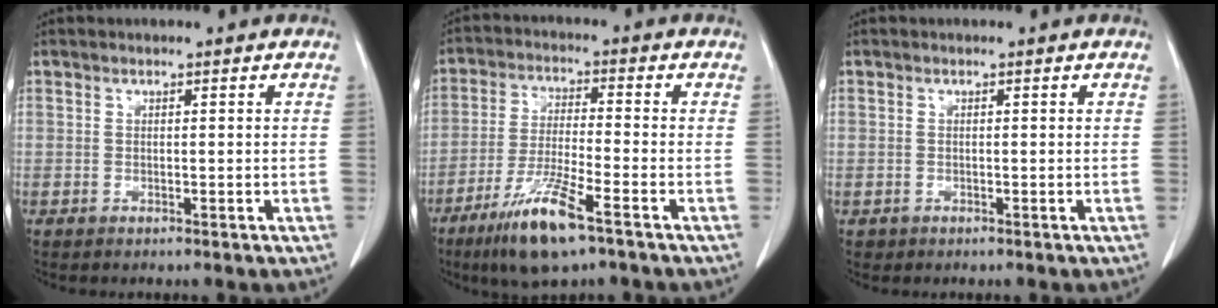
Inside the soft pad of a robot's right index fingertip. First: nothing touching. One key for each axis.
{"total": 10.5, "fx": -6.5, "fy": 0.9, "fz": 8.3, "tx": -0.168, "ty": -0.026, "tz": -0.119}
{"total": 0.8, "fx": -0.3, "fy": 0.7, "fz": 0.0, "tx": -0.003, "ty": 0.005, "tz": -0.006}